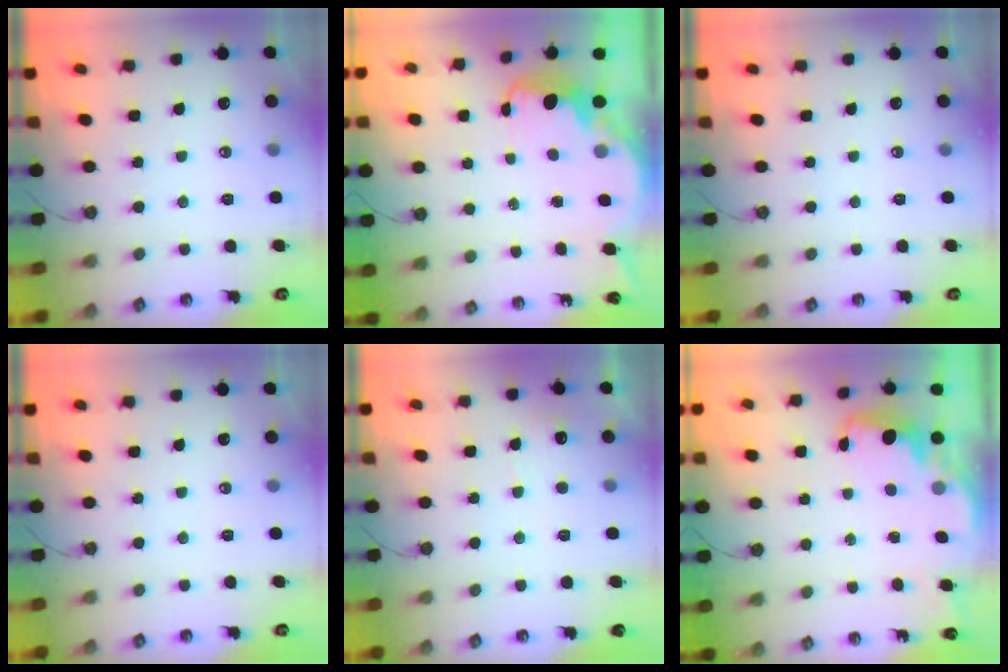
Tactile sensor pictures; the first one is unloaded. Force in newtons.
{"total": 2.7, "press": 2.7, "slide": 0.4}
{"total": 0.6, "press": 0.0, "slide": 0.6}
{"total": 0.0}
{"total": 5.8, "press": 5.7, "slide": 1.2}
{"total": 2.3, "press": 2.3, "slide": 0.5}